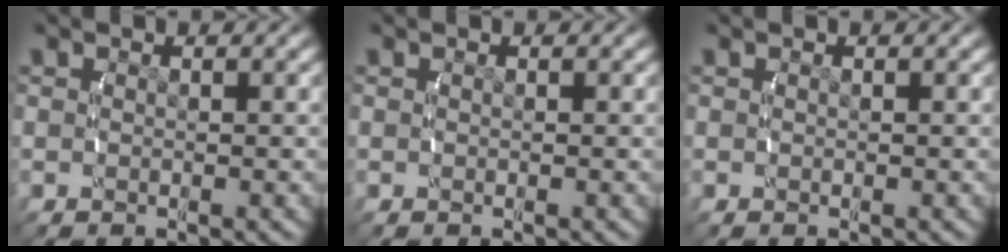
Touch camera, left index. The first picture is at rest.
{"total": 0.0}
{"total": 0.0}